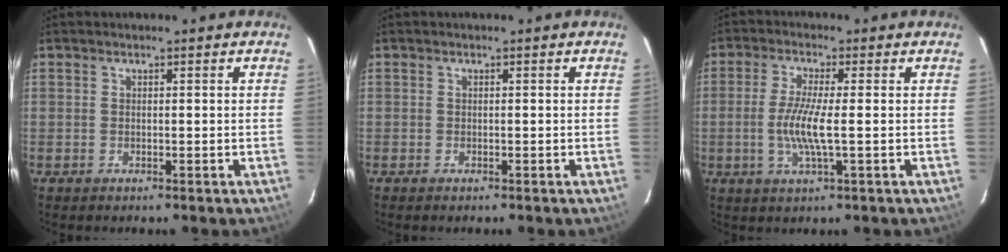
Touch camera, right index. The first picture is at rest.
{"total": 0.5, "force": [-0.4, 0.2, 0.2], "torque": [-0.006, -0.002, -0.009]}
{"total": 6.8, "force": [-1.0, 0.5, 6.8], "torque": [-0.138, -0.006, -0.023]}